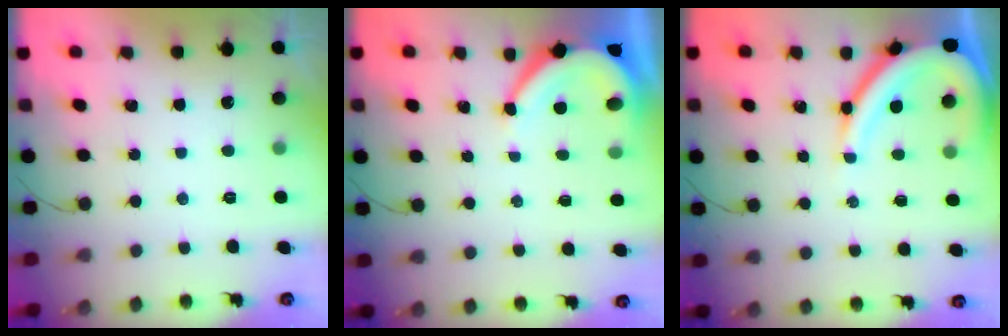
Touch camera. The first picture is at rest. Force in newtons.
{"total": 7.3, "press": 7.3, "slide": 0.4}
{"total": 13.1, "press": 13.0, "slide": 1.3}